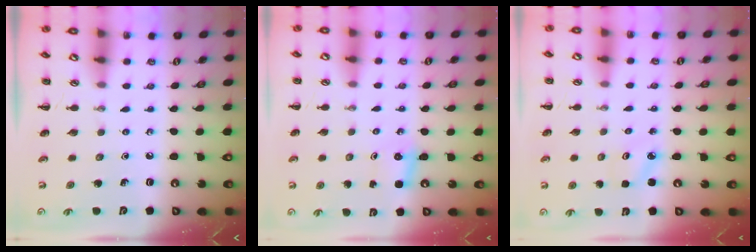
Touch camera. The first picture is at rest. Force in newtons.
{"total": 2.5, "press": 2.4, "slide": 0.8}
{"total": 2.4, "press": 2.3, "slide": 0.7}